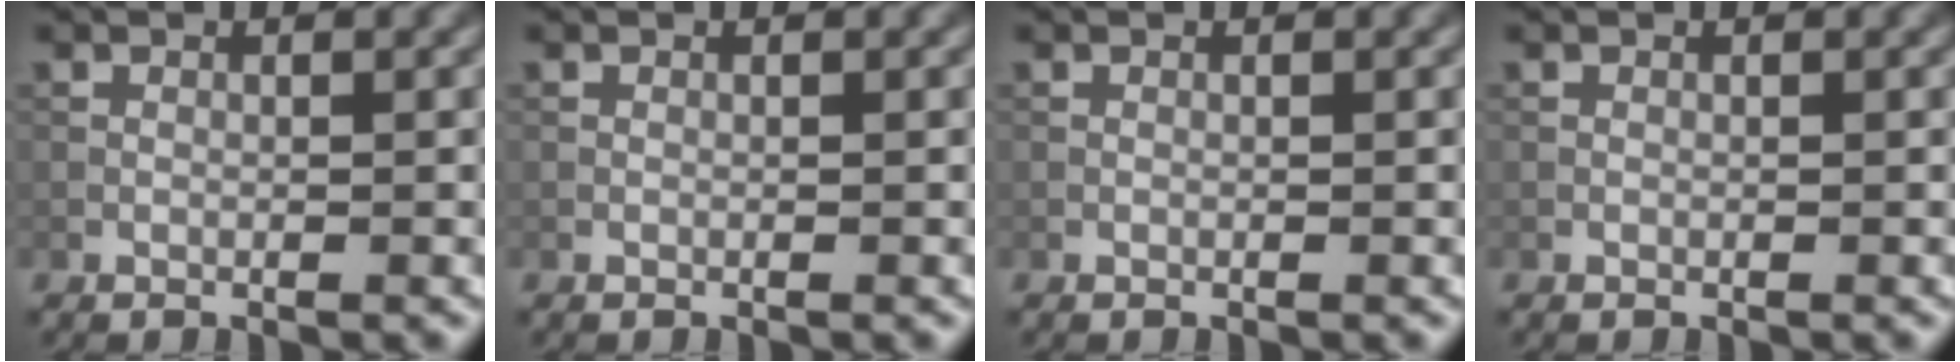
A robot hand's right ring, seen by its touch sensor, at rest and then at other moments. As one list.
[{"total": 0.0}, {"total": 0.0}, {"total": 0.0}]